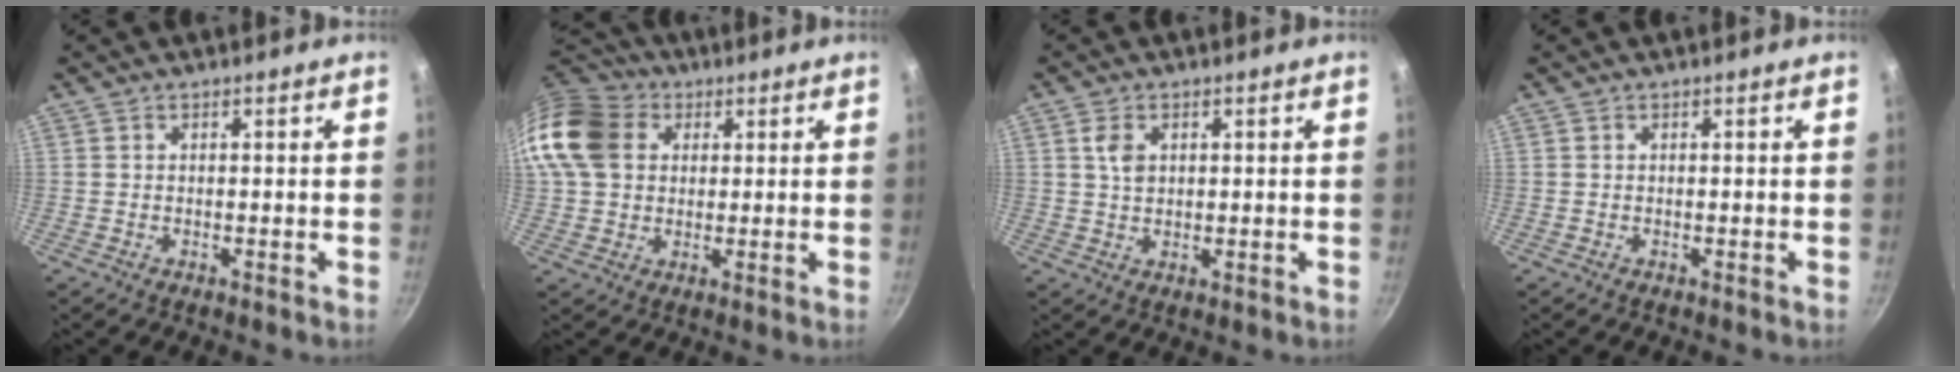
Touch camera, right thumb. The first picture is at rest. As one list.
[{"total": 15.5, "force": [4.0, 12.4, 8.5], "torque": [-0.167, 0.023, 0.063]}, {"total": 3.8, "force": [1.1, 2.5, 2.5], "torque": [-0.042, -0.002, 0.022]}, {"total": 0.0}]